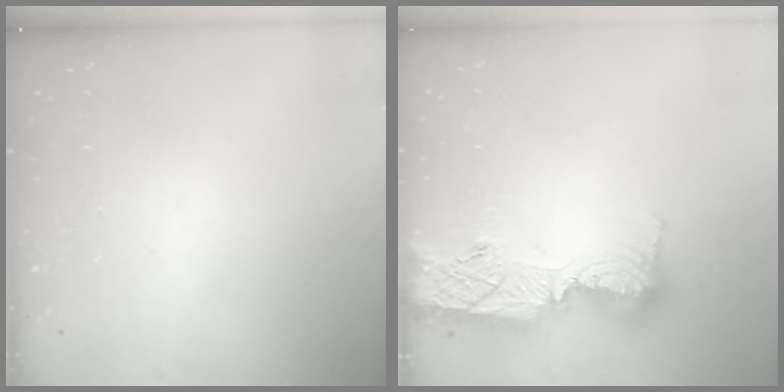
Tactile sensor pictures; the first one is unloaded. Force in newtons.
{"total": 16.0, "press": 15.9, "slide": 1.4}